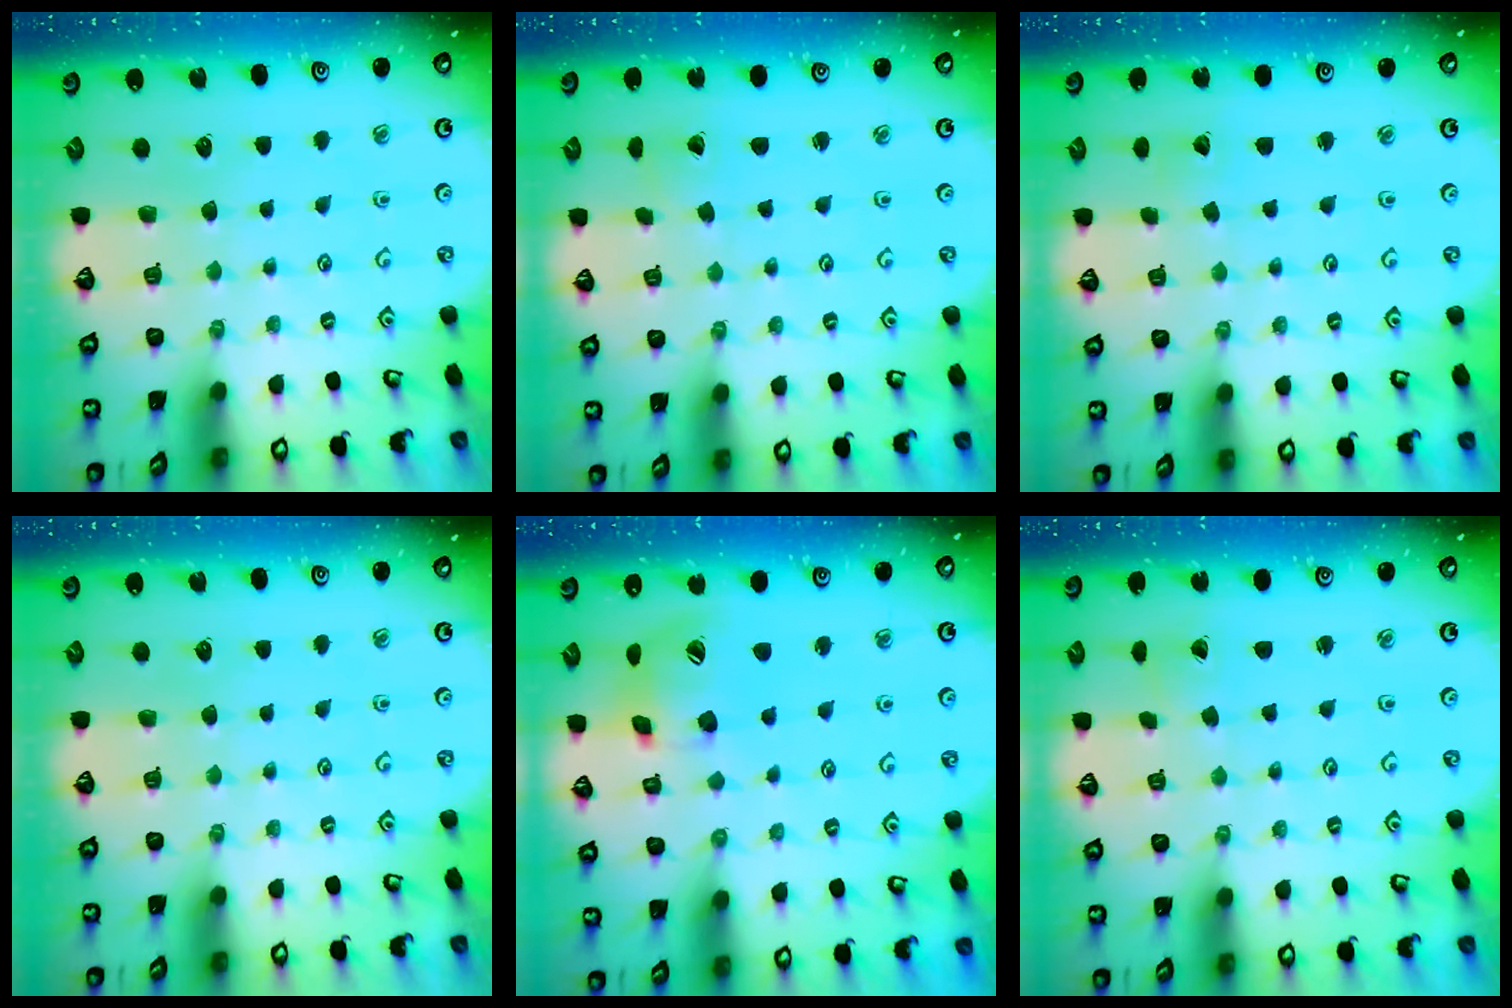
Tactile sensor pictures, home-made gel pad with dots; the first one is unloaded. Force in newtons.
{"total": 1.2, "press": 1.2, "slide": 0.1}
{"total": 1.8, "press": 1.8, "slide": 0.1}
{"total": 0.0}
{"total": 15.8, "press": 15.6, "slide": 2.2}
{"total": 0.8, "press": 0.7, "slide": 0.1}